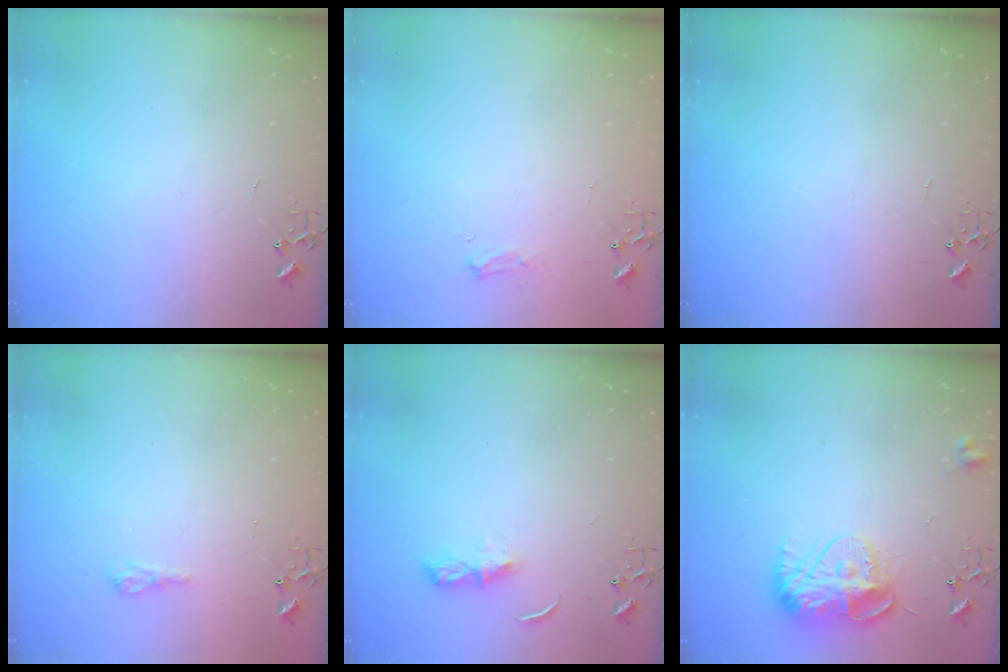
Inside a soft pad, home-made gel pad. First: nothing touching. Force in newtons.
{"total": 6.6, "press": 6.6, "slide": 0.5}
{"total": 0.0}
{"total": 6.5, "press": 6.5, "slide": 0.7}
{"total": 6.1, "press": 6.0, "slide": 0.7}
{"total": 12.6, "press": 12.6, "slide": 1.1}